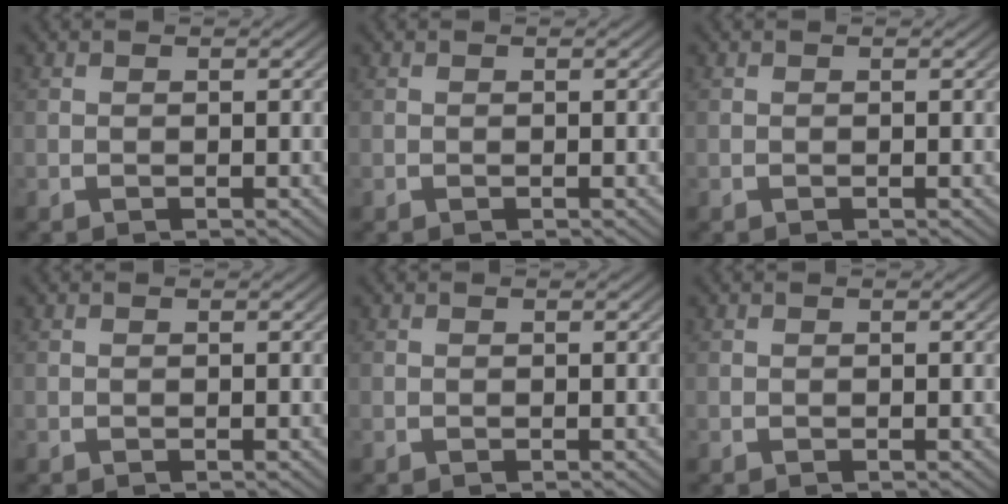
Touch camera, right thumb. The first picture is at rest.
{"total": 0.0}
{"total": 0.0}
{"total": 0.0}
{"total": 0.0}
{"total": 0.0}